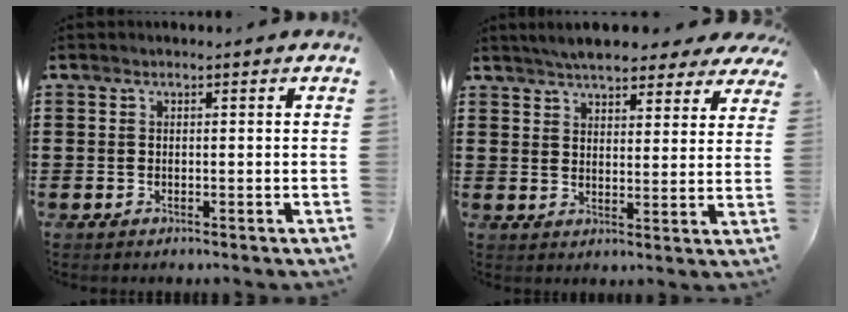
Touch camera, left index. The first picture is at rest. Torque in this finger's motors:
{"motor_torque": [2.14, 0.00, 0.88, 0.21]}